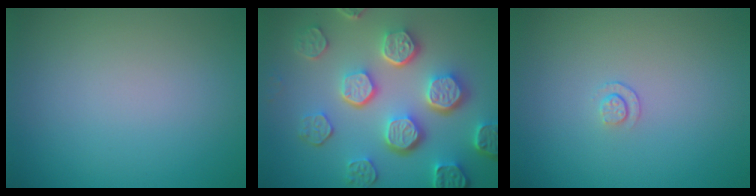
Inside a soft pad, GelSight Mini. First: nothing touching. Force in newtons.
{"total": 7.9, "press": 6.0, "slide": 5.2}
{"total": 0.8, "press": 0.5, "slide": 0.7}